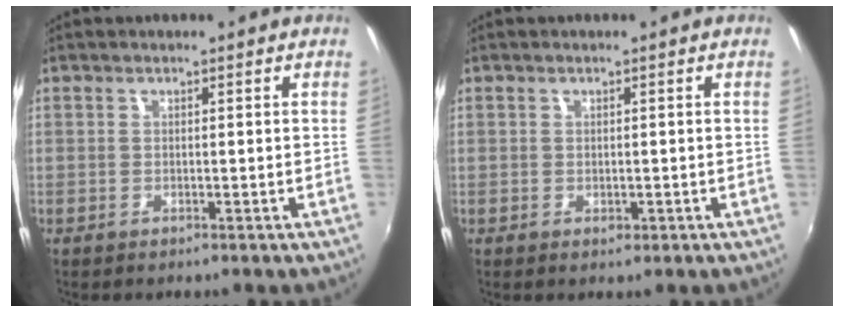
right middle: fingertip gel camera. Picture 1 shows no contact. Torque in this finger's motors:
{"motor_torque": [-0.32, 0.44, -0.01, -0.01]}